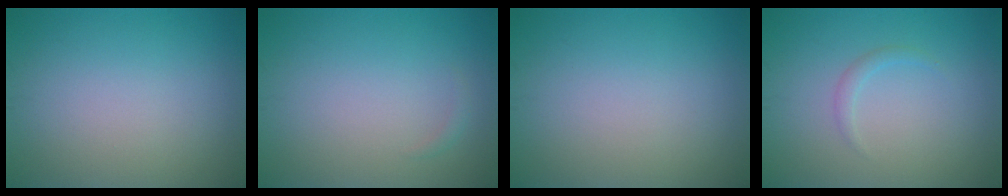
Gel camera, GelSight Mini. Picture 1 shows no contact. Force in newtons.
{"total": 0.5, "press": 0.5, "slide": 0.0}
{"total": 0.0}
{"total": 0.9, "press": 0.9, "slide": 0.0}